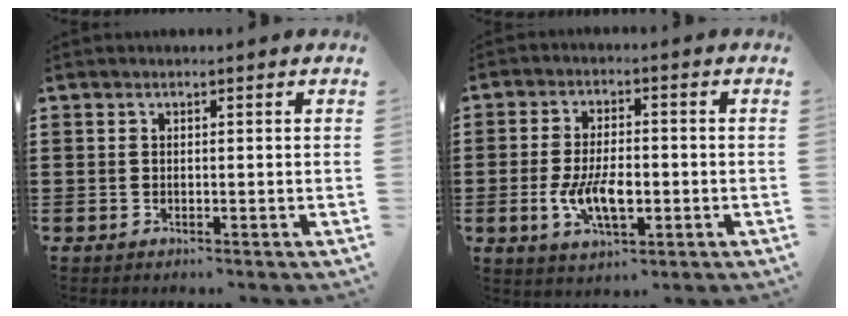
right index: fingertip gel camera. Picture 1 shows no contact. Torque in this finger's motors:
{"motor_torque": [1.22, 0.92, 0.48, 0.21]}